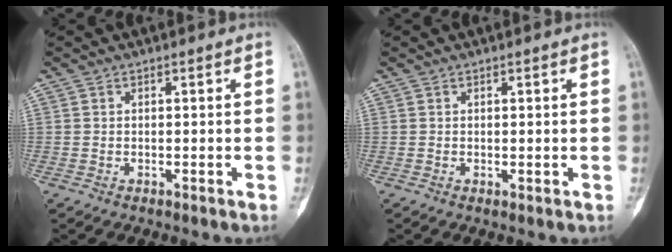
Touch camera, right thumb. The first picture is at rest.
{"total": 0.5, "force": [0.1, 0.3, 0.4], "torque": [-0.002, 0.000, 0.004]}